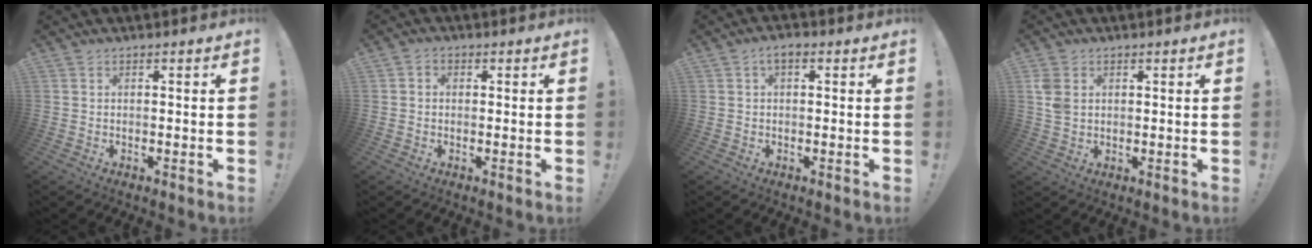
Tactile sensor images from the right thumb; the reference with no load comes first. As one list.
[{"total": 1.8, "force": [-0.2, 1.5, 0.9], "torque": [-0.019, 0.007, -0.004]}, {"total": 2.7, "force": [0.6, 1.5, 2.2], "torque": [-0.035, 0.004, 0.010]}, {"total": 5.2, "force": [1.7, 3.8, 3.1], "torque": [-0.057, 0.002, 0.034]}]